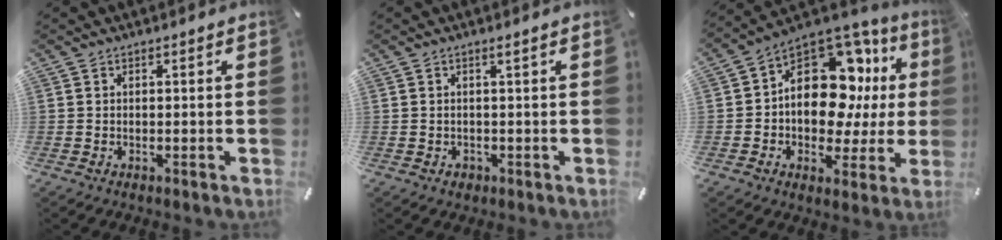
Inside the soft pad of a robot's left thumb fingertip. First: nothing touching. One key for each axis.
{"total": 1.3, "fx": 0.2, "fy": 0.9, "fz": 0.9, "tx": -0.021, "ty": 0.005, "tz": 0.001}
{"total": 16.5, "fx": 2.9, "fy": 11.6, "fz": 11.4, "tx": -0.174, "ty": -0.038, "tz": 0.045}